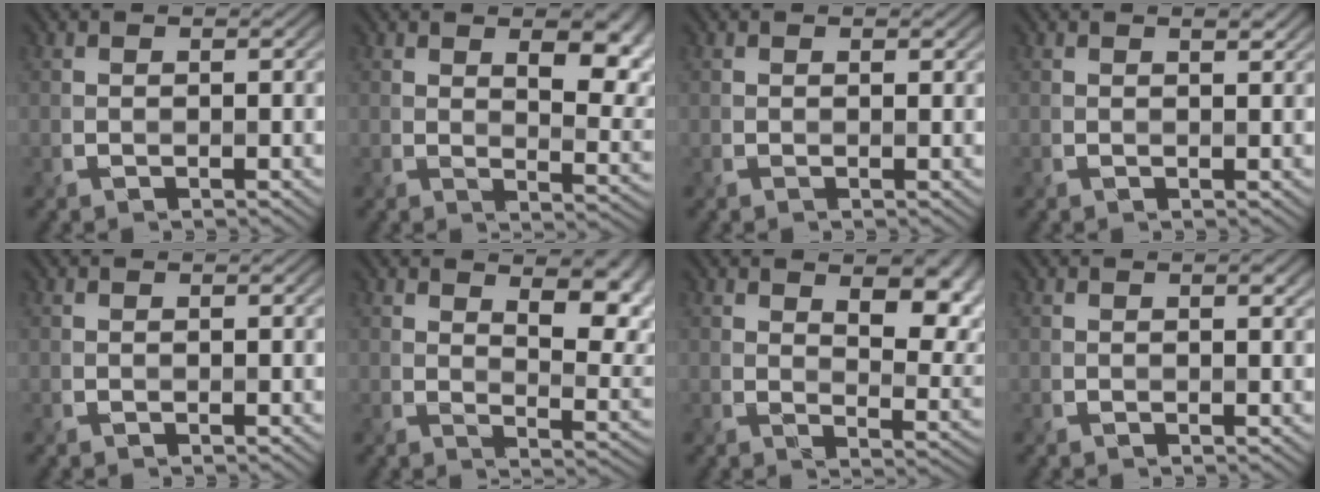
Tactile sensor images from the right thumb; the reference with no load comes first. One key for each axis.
{"total": 8.3, "fx": 3.3, "fy": 3.7, "fz": 6.6, "tx": -0.091, "ty": -0.010, "tz": 0.058}
{"total": 0.6, "fx": 0.4, "fy": 0.3, "fz": 0.3, "tx": -0.007, "ty": 0.000, "tz": 0.006}
{"total": 1.2, "fx": 0.9, "fy": 0.3, "fz": 0.9, "tx": -0.011, "ty": 0.002, "tz": 0.014}
{"total": 0.0}
{"total": 9.5, "fx": 4.7, "fy": 3.8, "fz": 7.3, "tx": -0.099, "ty": -0.006, "tz": 0.074}
{"total": 9.1, "fx": 4.1, "fy": 4.3, "fz": 6.9, "tx": -0.093, "ty": -0.012, "tz": 0.069}
{"total": 1.3, "fx": 0.6, "fy": 0.4, "fz": 1.0, "tx": -0.012, "ty": 0.001, "tz": 0.009}